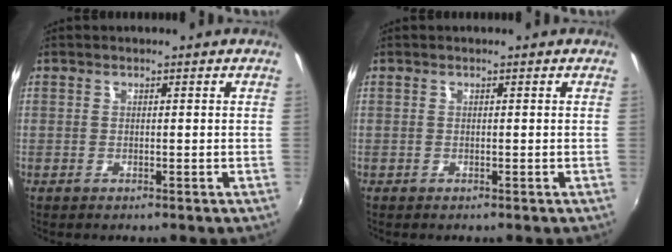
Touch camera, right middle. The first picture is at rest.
{"total": 0.0}